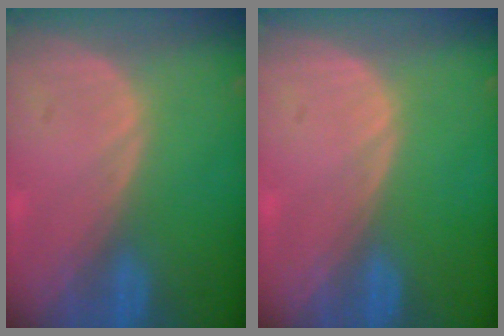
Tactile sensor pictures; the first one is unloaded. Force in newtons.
{"total": 0.0}